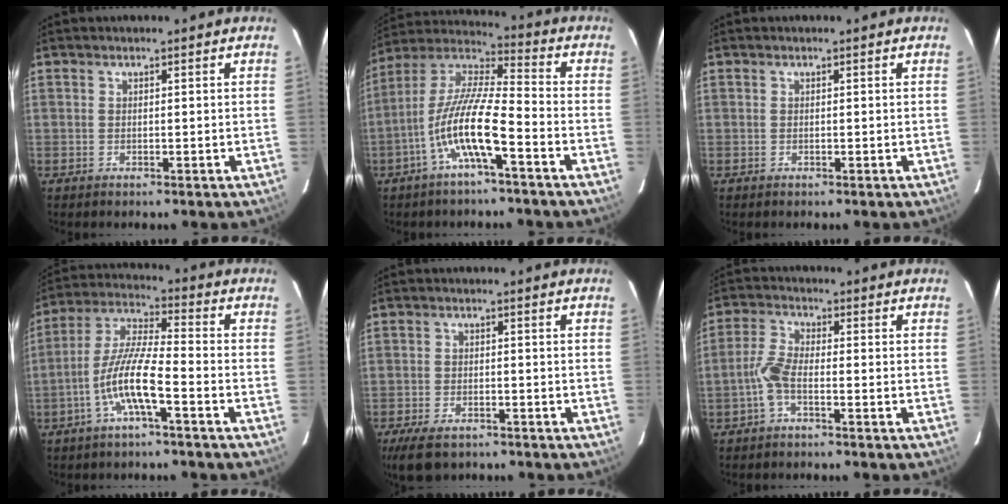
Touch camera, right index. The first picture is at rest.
{"total": 12.6, "force": [-5.5, 2.0, 11.1], "torque": [-0.220, 0.003, -0.108]}
{"total": 0.0}
{"total": 10.1, "force": [-4.4, 1.2, 9.0], "torque": [-0.193, 0.005, -0.087]}
{"total": 7.7, "force": [-5.7, 3.4, 3.9], "torque": [-0.103, -0.015, -0.100]}
{"total": 4.5, "force": [-2.1, 1.2, 3.8], "torque": [-0.089, 0.008, -0.044]}